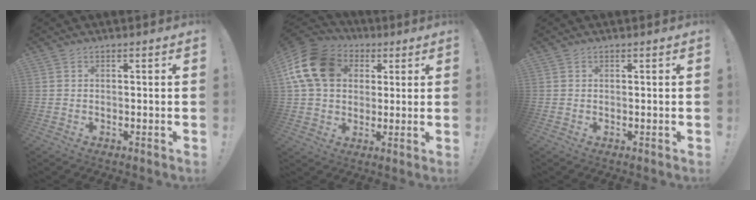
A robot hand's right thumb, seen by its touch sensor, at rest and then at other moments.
{"total": 17.3, "force": [4.9, 13.3, 9.9], "torque": [-0.169, -0.002, 0.099]}
{"total": 0.0}